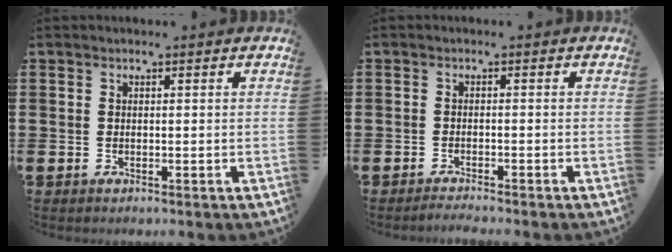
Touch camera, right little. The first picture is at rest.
{"total": 1.1, "force": [-1.1, -0.1, 0.2], "torque": [-0.005, -0.001, -0.021]}